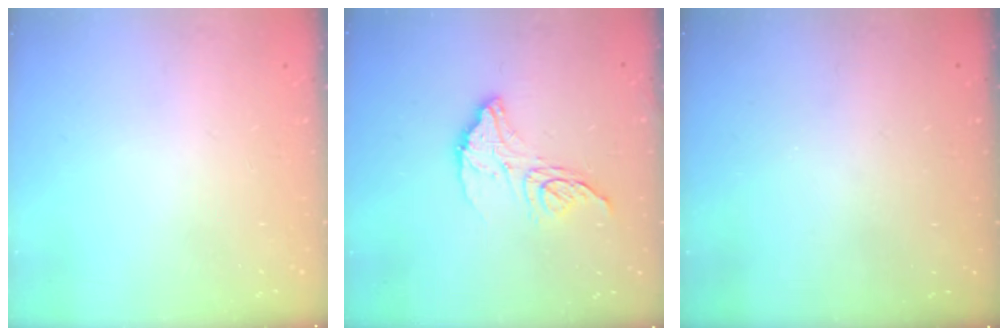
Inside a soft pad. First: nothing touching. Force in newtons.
{"total": 12.3, "press": 12.2, "slide": 1.2}
{"total": 3.2, "press": 3.2, "slide": 0.1}